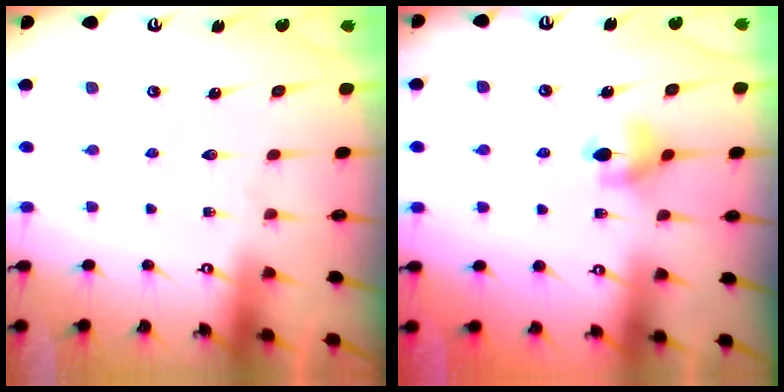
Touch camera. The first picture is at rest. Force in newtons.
{"total": 6.0, "press": 6.0, "slide": 0.9}